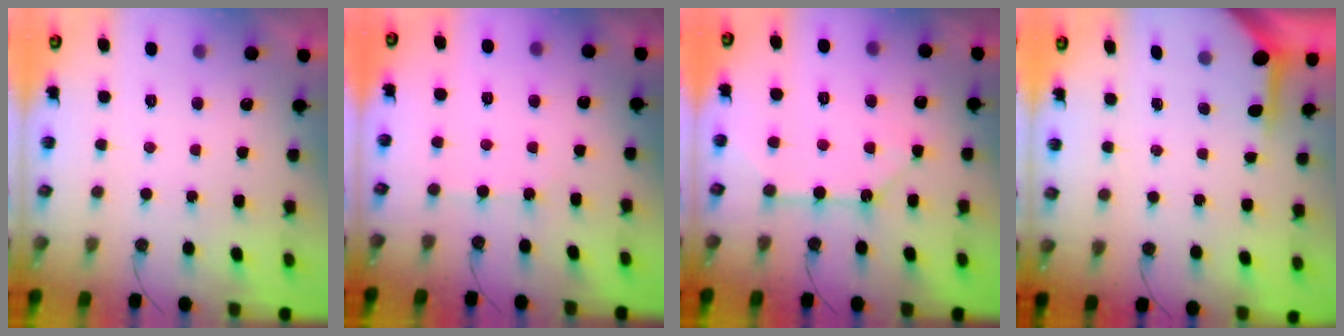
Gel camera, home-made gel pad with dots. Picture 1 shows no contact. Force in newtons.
{"total": 2.8, "press": 2.8, "slide": 0.4}
{"total": 11.7, "press": 11.6, "slide": 1.3}
{"total": 4.0, "press": 4.0, "slide": 0.4}